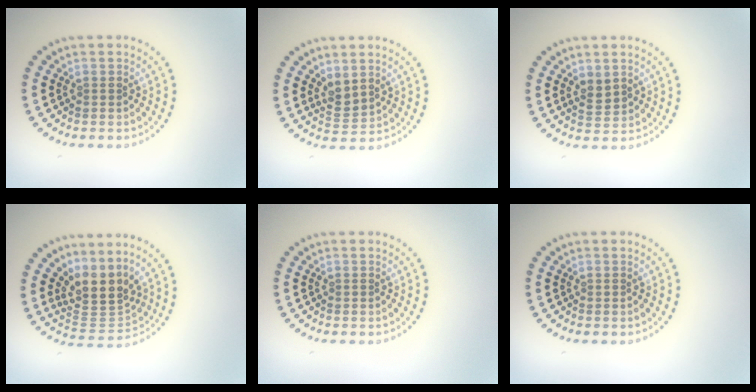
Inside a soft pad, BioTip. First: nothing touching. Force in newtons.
{"total": 2.0, "press": 1.6, "slide": 1.2}
{"total": 1.8, "press": 1.6, "slide": 0.7}
{"total": 4.2, "press": 3.1, "slide": 2.8}
{"total": 0.0}
{"total": 0.0}